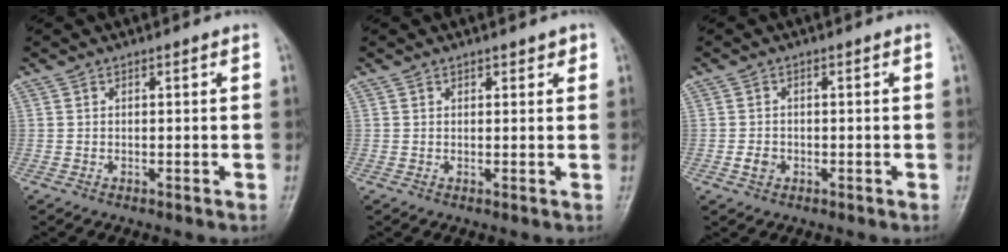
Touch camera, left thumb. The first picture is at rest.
{"total": 1.6, "force": [1.2, 0.9, 0.6], "torque": [0.008, -0.005, 0.011]}
{"total": 2.0, "force": [-0.6, 1.7, 1.0], "torque": [-0.012, 0.003, -0.010]}